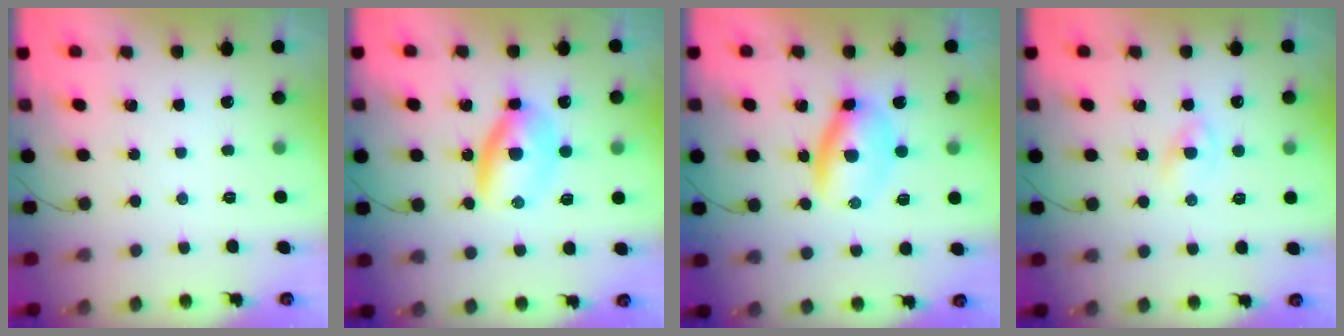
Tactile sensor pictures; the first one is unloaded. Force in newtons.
{"total": 6.7, "press": 6.7, "slide": 0.5}
{"total": 5.6, "press": 5.5, "slide": 1.2}
{"total": 1.6, "press": 1.4, "slide": 0.9}